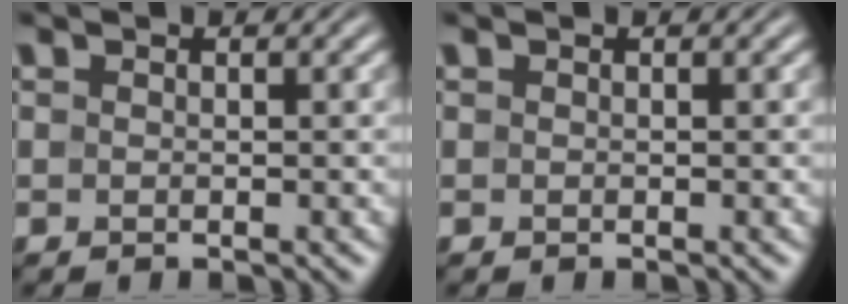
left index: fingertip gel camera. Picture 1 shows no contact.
{"total": 0.0}